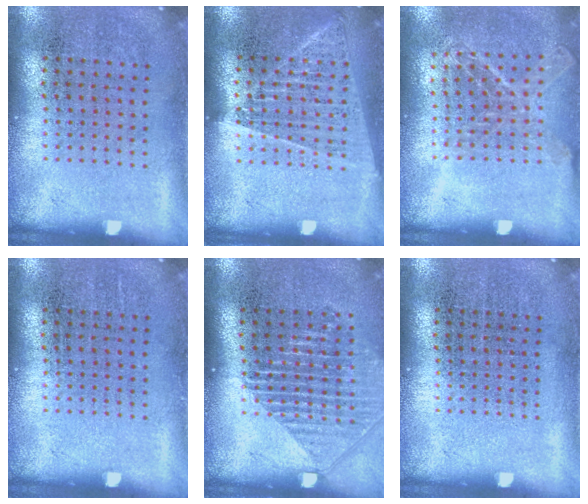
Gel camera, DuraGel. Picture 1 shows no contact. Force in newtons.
{"total": 1.4, "press": 1.3, "slide": 0.4}
{"total": 1.1, "press": 1.0, "slide": 0.3}
{"total": 0.0}
{"total": 1.5, "press": 1.4, "slide": 0.6}
{"total": 0.0}